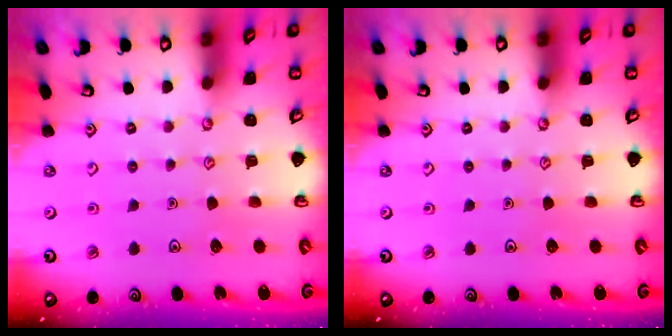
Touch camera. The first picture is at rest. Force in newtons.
{"total": 0.0}